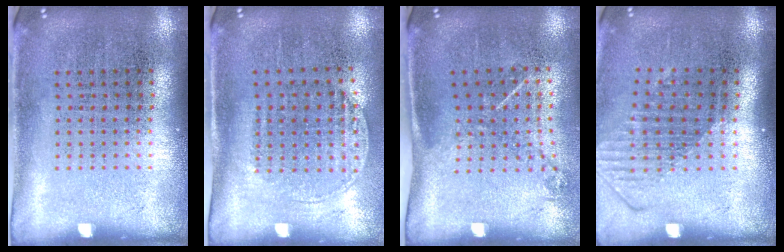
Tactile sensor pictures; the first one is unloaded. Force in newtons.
{"total": 1.4, "press": 1.2, "slide": 0.7}
{"total": 1.2, "press": 0.9, "slide": 0.8}
{"total": 1.6, "press": 1.1, "slide": 1.1}